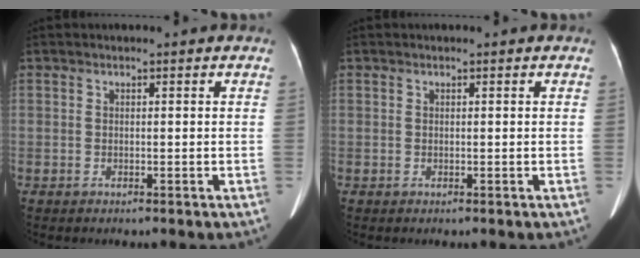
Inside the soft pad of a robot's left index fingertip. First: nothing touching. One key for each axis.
{"total": 0.0}